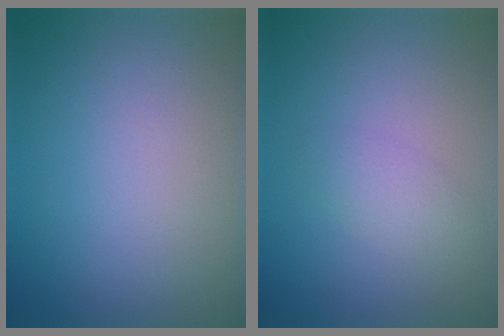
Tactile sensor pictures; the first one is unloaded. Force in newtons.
{"total": 1.7, "press": 1.7, "slide": 0.0}